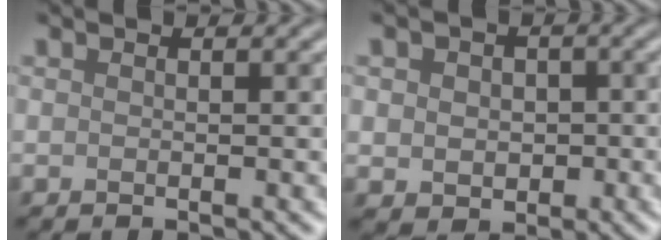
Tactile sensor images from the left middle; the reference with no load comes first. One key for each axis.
{"total": 3.3, "fx": 0.0, "fy": 2.8, "fz": 1.8, "tx": -0.024, "ty": 0.001, "tz": -0.007}